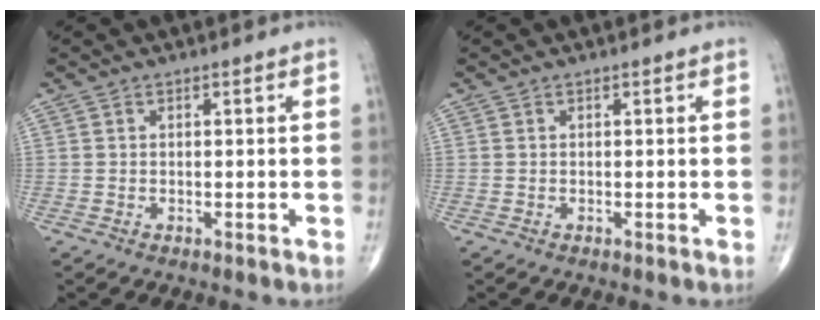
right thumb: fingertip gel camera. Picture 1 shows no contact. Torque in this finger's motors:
{"motor_torque": [0.00, 0.00, -0.07, 0.09, 0.04]}